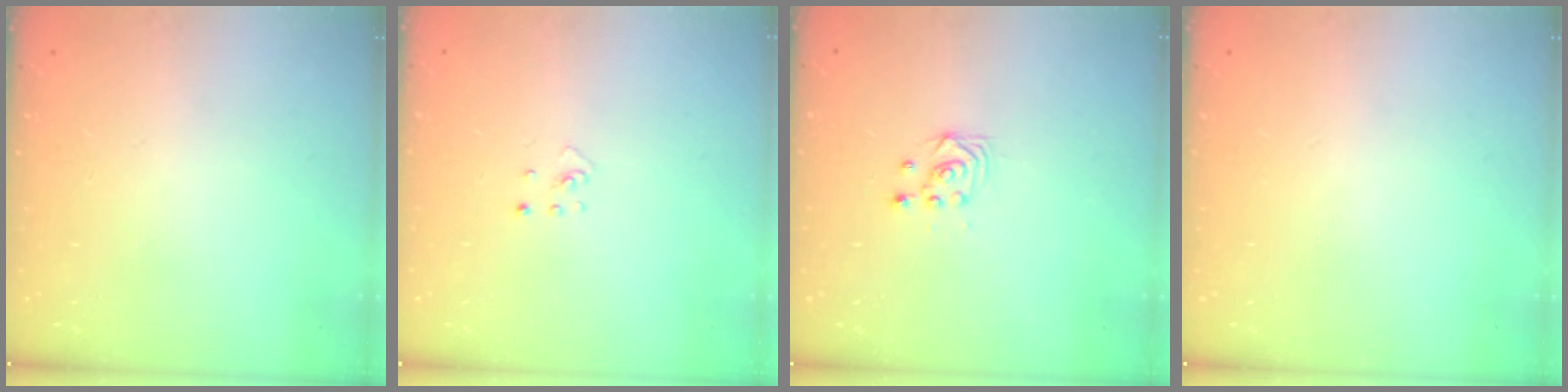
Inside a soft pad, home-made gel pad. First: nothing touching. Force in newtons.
{"total": 2.0, "press": 2.0, "slide": 0.3}
{"total": 3.3, "press": 3.3, "slide": 0.4}
{"total": 0.0}